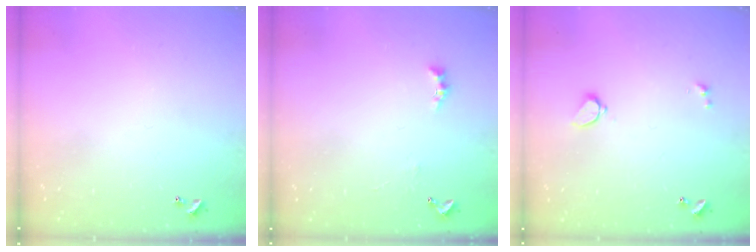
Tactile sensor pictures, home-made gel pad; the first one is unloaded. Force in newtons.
{"total": 2.0, "press": 1.9, "slide": 0.6}
{"total": 1.7, "press": 1.6, "slide": 0.5}